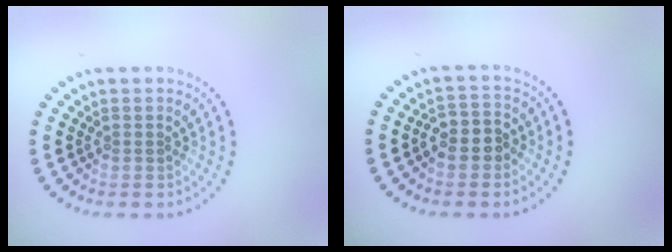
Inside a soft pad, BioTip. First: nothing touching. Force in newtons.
{"total": 2.7, "press": 2.5, "slide": 1.0}